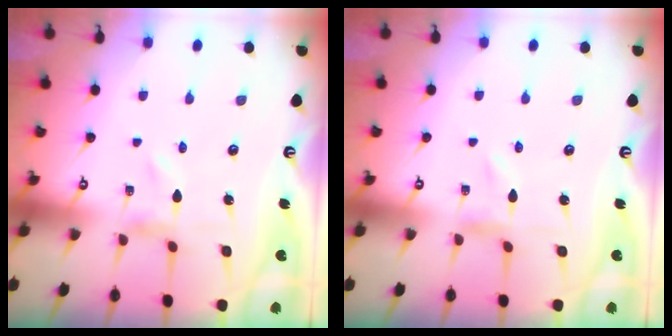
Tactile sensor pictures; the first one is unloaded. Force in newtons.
{"total": 0.0}